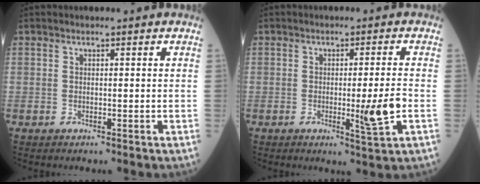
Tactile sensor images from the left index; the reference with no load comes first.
{"total": 5.4, "force": [-1.1, -0.5, 5.3], "torque": [-0.081, -0.013, -0.015]}